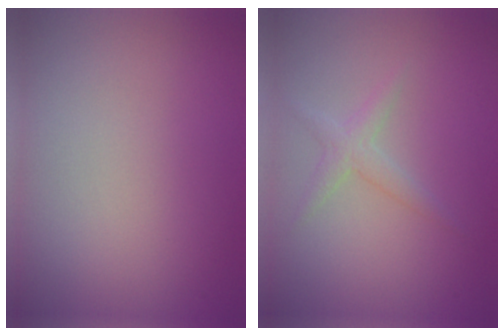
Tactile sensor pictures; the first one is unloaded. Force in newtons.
{"total": 1.5, "press": 1.5, "slide": 0.1}